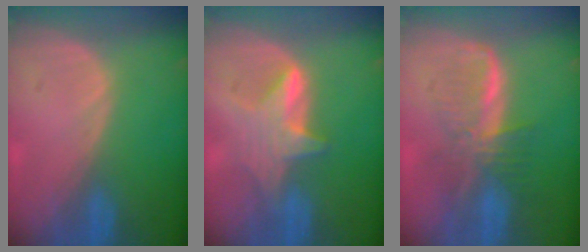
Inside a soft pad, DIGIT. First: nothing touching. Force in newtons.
{"total": 5.4, "press": 5.4, "slide": 0.6}
{"total": 6.8, "press": 6.4, "slide": 2.3}